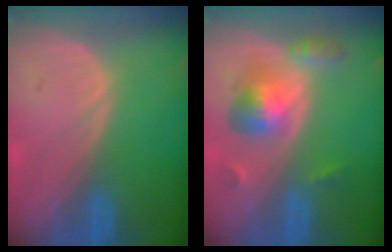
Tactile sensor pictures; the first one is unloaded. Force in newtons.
{"total": 6.3, "press": 5.7, "slide": 2.6}